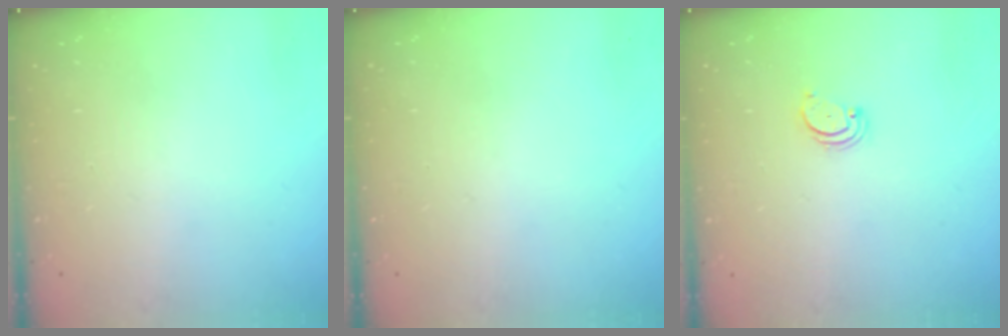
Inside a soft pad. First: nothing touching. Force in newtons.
{"total": 0.0}
{"total": 2.2, "press": 2.2, "slide": 0.2}